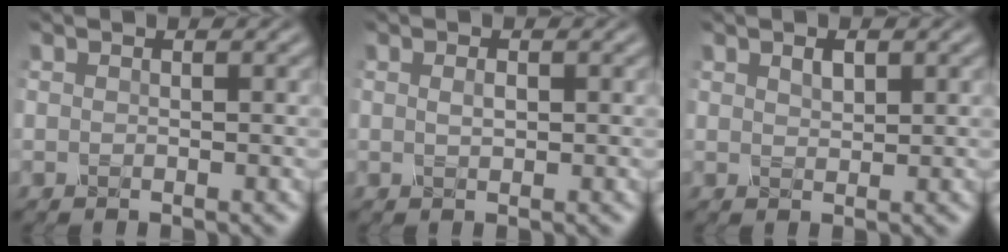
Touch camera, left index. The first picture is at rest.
{"total": 0.9, "force": [-0.1, 0.5, 0.8], "torque": [-0.018, 0.000, 0.000]}
{"total": 1.3, "force": [0.5, 0.7, 0.9], "torque": [-0.018, 0.001, 0.012]}